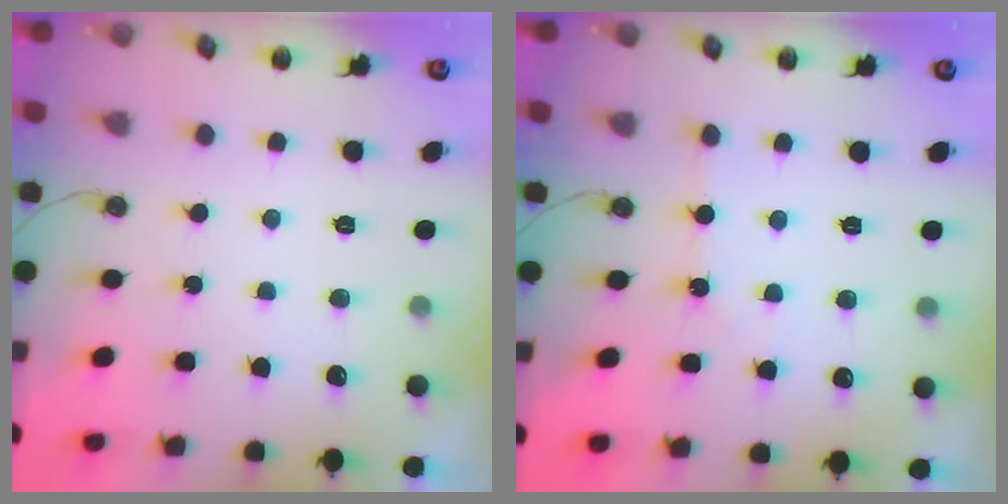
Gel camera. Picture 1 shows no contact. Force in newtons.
{"total": 2.3, "press": 2.2, "slide": 0.4}